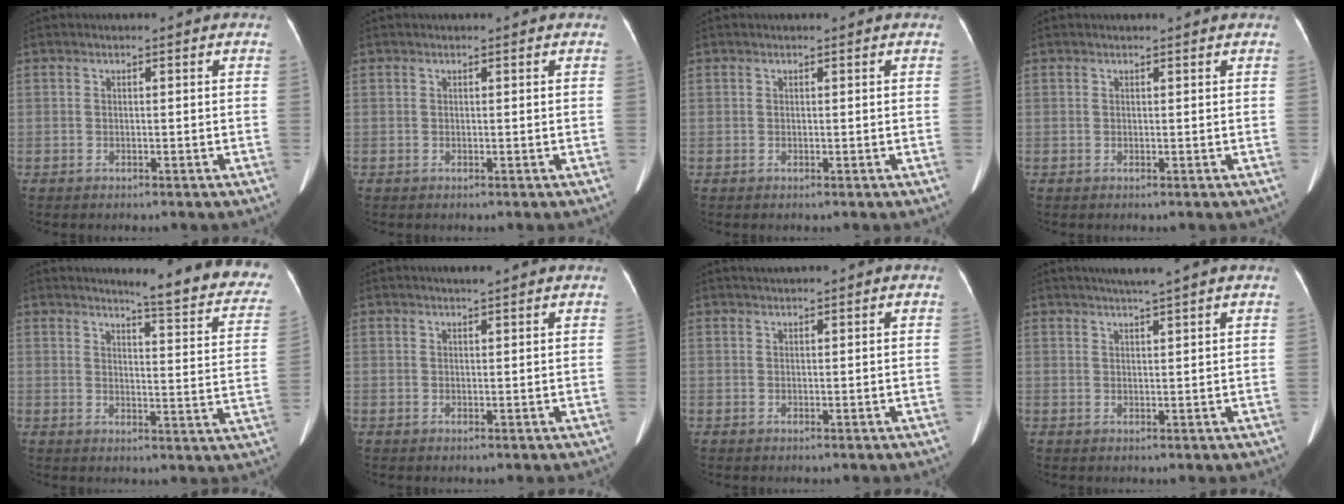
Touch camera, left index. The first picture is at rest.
{"total": 0.0}
{"total": 0.0}
{"total": 1.4, "force": [1.3, -0.1, 0.3], "torque": [-0.007, 0.007, 0.017]}
{"total": 15.6, "force": [14.2, 1.5, 6.3], "torque": [-0.056, -0.075, 0.143]}
{"total": 1.7, "force": [1.5, -0.1, 0.9], "torque": [-0.011, 0.007, 0.026]}
{"total": 1.5, "force": [1.4, -0.4, 0.5], "torque": [-0.008, 0.008, 0.030]}
{"total": 3.8, "force": [3.0, -0.9, 2.1], "torque": [-0.028, 0.007, 0.049]}